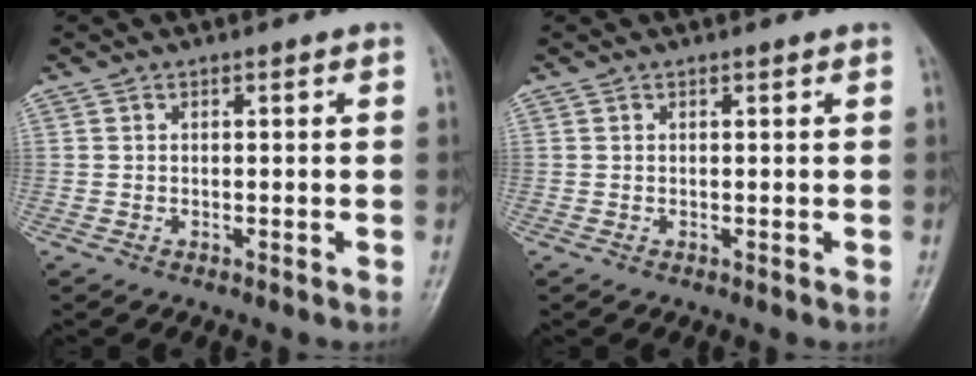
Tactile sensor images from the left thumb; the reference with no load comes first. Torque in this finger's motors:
{"motor_torque": [0.04, -0.01, -0.16, -0.02, 0.00]}